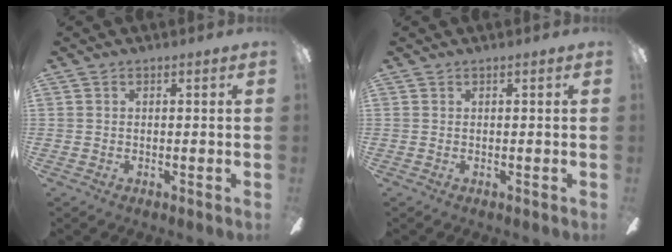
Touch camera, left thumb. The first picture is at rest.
{"total": 0.0}